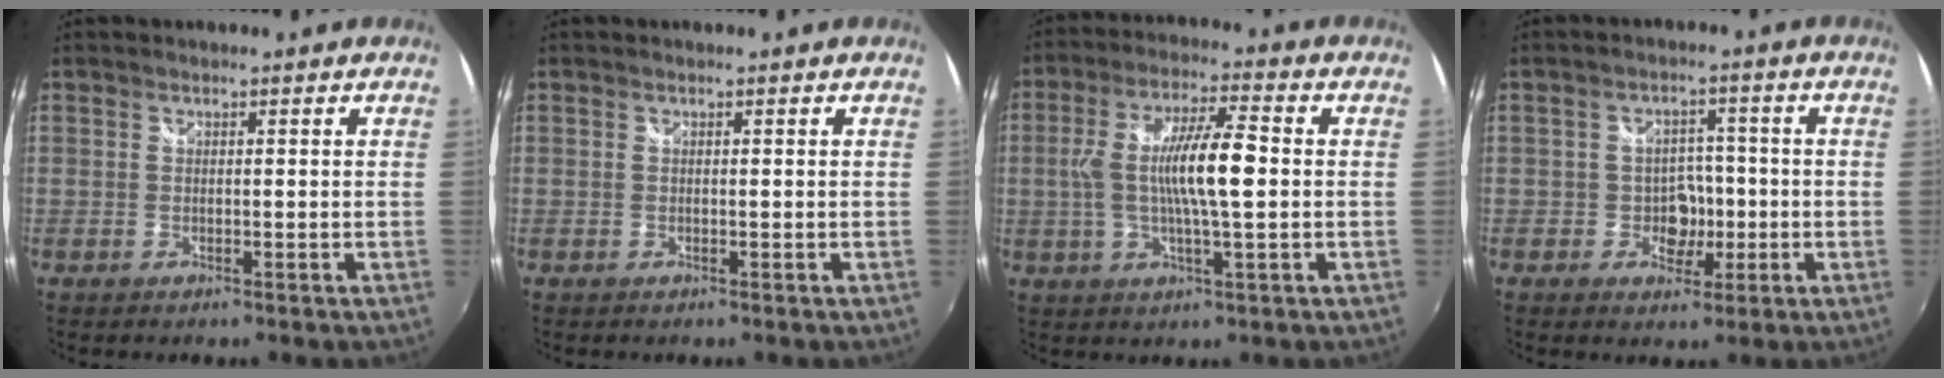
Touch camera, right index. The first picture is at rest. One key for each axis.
{"total": 0.0}
{"total": 11.2, "fx": -0.1, "fy": 1.7, "fz": 11.1, "tx": -0.206, "ty": 0.007, "tz": 0.000}
{"total": 4.5, "fx": -1.2, "fy": 3.9, "fz": 1.9, "tx": -0.034, "ty": 0.013, "tz": -0.010}